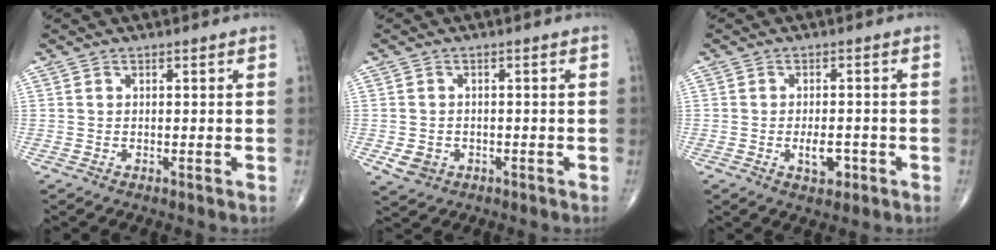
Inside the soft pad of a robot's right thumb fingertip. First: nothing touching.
{"total": 3.4, "force": [-1.1, 2.8, 1.4], "torque": [-0.015, 0.004, -0.011]}
{"total": 4.1, "force": [-1.5, 2.2, 3.2], "torque": [-0.039, 0.004, -0.019]}